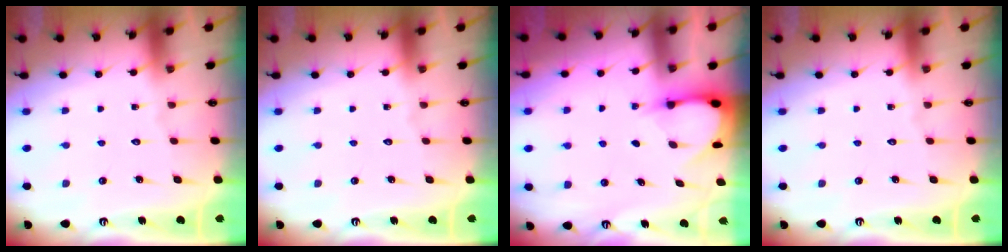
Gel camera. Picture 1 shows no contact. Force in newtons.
{"total": 0.0}
{"total": 3.1, "press": 3.1, "slide": 0.3}
{"total": 0.0}